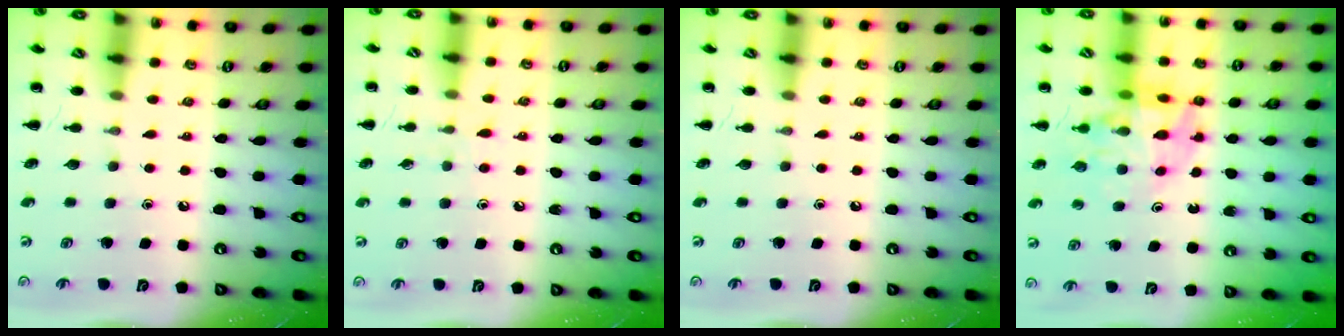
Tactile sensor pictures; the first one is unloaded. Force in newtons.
{"total": 5.2, "press": 4.8, "slide": 2.2}
{"total": 0.0}
{"total": 10.8, "press": 10.4, "slide": 2.8}